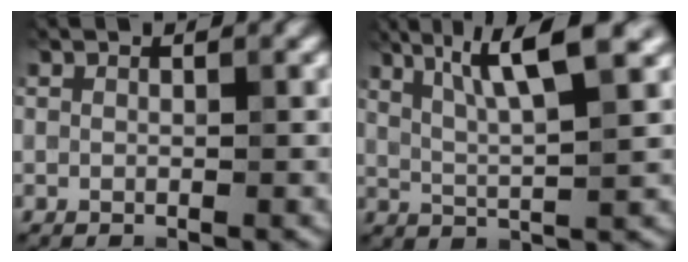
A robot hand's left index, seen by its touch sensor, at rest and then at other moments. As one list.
[{"total": 6.3, "force": [2.9, 1.0, 5.5], "torque": [-0.098, 0.010, 0.058]}]